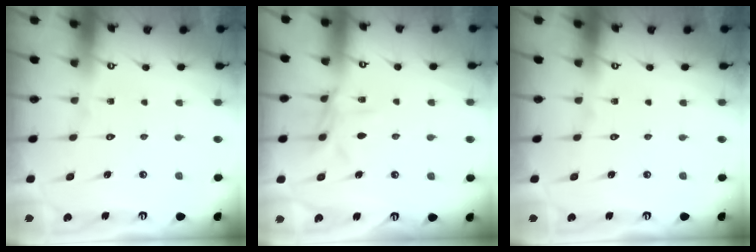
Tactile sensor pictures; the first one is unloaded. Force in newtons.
{"total": 7.6, "press": 7.5, "slide": 0.6}
{"total": 0.0}